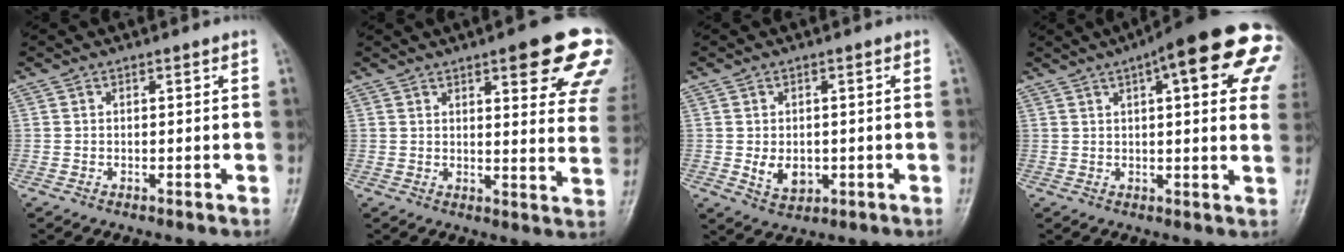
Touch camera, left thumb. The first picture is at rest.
{"total": 17.4, "force": [9.5, 4.4, 13.9], "torque": [-0.144, -0.033, 0.110]}
{"total": 4.8, "force": [-0.6, 3.6, 3.1], "torque": [-0.036, -0.005, -0.001]}
{"total": 22.2, "force": [8.8, 6.0, 19.5], "torque": [-0.227, 0.021, 0.105]}